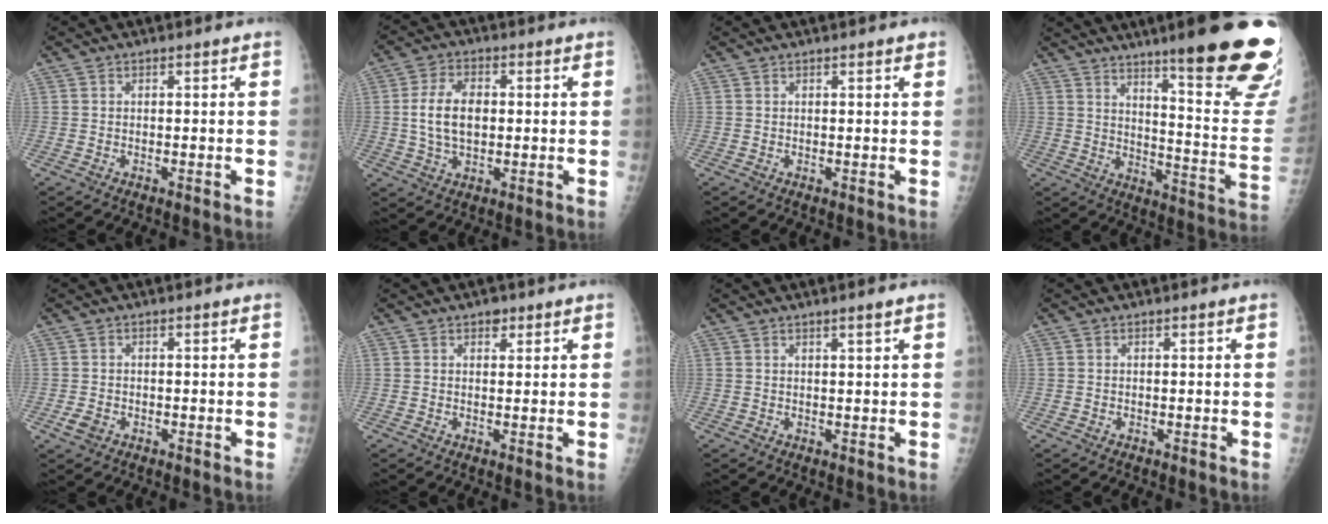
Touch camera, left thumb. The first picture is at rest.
{"total": 8.5, "force": [0.4, 5.3, 6.6], "torque": [-0.121, 0.005, 0.009]}
{"total": 1.1, "force": [0.7, 0.1, 0.8], "torque": [-0.009, -0.002, 0.008]}
{"total": 25.6, "force": [16.8, 3.1, 19.0], "torque": [-0.213, -0.098, 0.230]}
{"total": 2.1, "force": [-0.9, 1.6, 1.1], "torque": [-0.022, 0.001, -0.014]}
{"total": 1.7, "force": [1.1, 1.0, 0.8], "torque": [0.003, -0.004, 0.012]}
{"total": 1.5, "force": [1.0, -0.3, 1.1], "torque": [-0.019, -0.007, 0.018]}
{"total": 0.0}